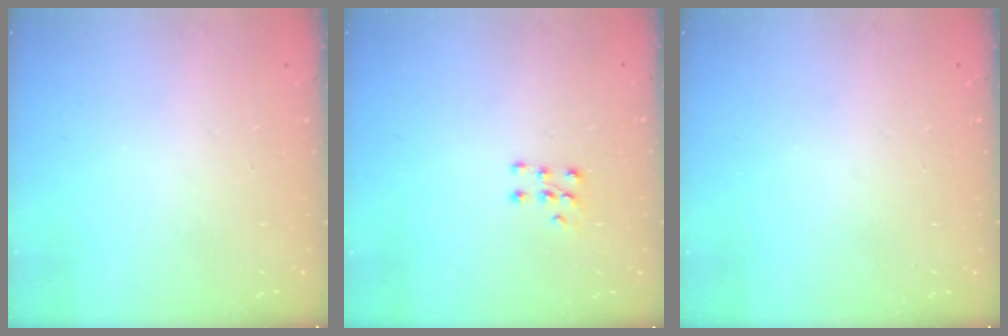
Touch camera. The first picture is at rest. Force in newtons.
{"total": 5.0, "press": 5.0, "slide": 0.6}
{"total": 0.0}